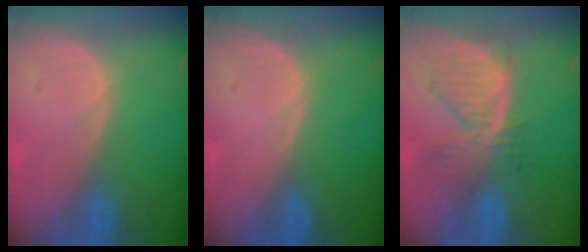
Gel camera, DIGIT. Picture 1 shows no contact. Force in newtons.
{"total": 0.0}
{"total": 7.7, "press": 6.8, "slide": 3.4}